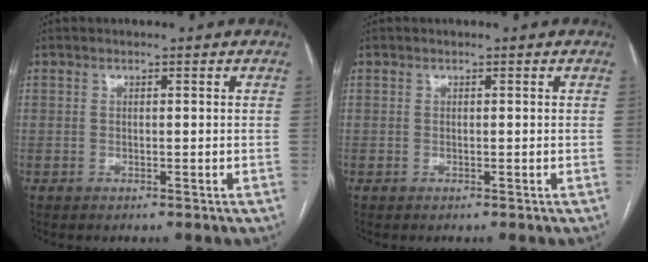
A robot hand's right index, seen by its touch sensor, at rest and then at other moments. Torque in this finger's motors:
{"motor_torque": [0.16, 0.07, 0.00, 0.01]}